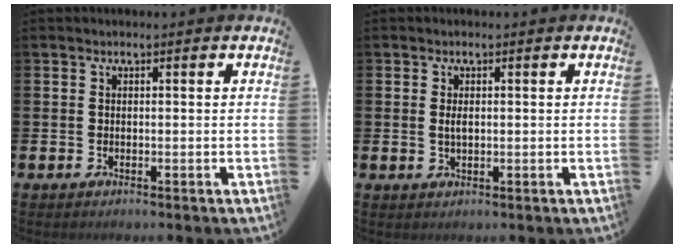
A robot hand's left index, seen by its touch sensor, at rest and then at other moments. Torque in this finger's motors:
{"motor_torque": [0.16, 0.03, 0.03, 0.04]}